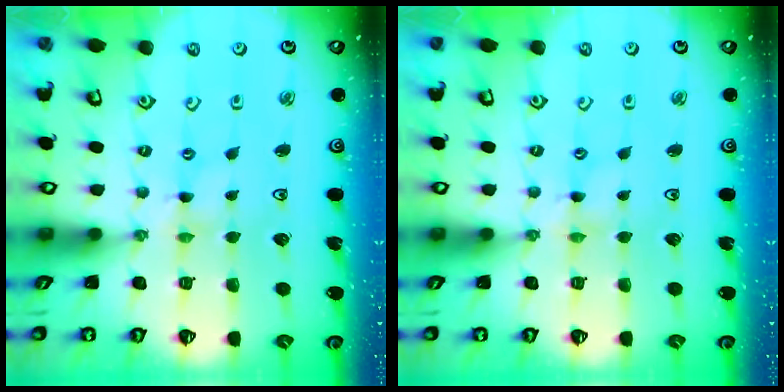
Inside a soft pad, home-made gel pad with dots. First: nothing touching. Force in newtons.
{"total": 1.4, "press": 1.4, "slide": 0.2}